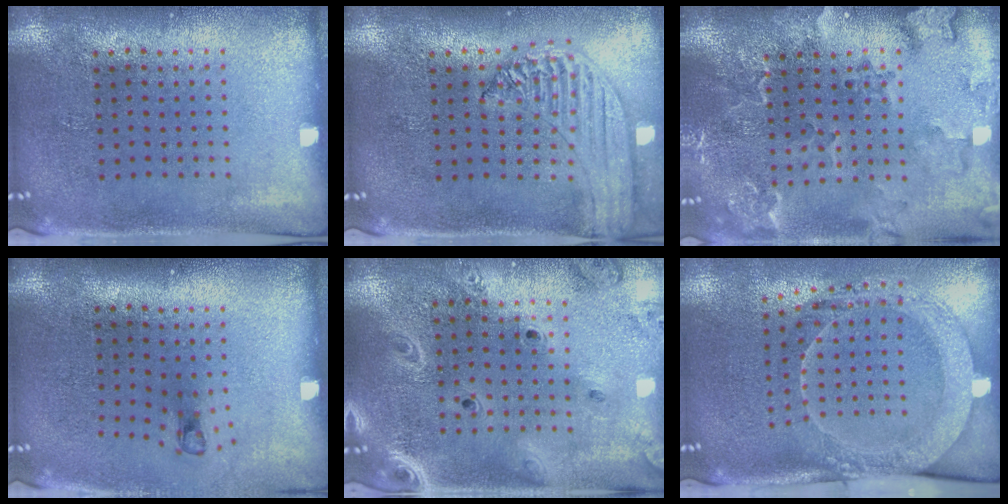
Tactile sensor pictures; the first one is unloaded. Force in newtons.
{"total": 1.5, "press": 1.4, "slide": 0.3}
{"total": 2.6, "press": 2.3, "slide": 1.1}
{"total": 0.8, "press": 0.4, "slide": 0.7}
{"total": 2.4, "press": 2.1, "slide": 1.2}
{"total": 2.0, "press": 2.0, "slide": 0.3}